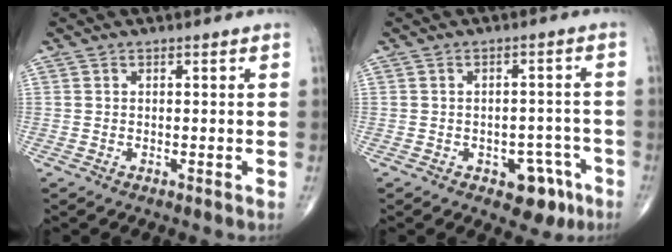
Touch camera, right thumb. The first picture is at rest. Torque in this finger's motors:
{"motor_torque": [2.68, 2.21, 0.27, -0.60, 0.00]}